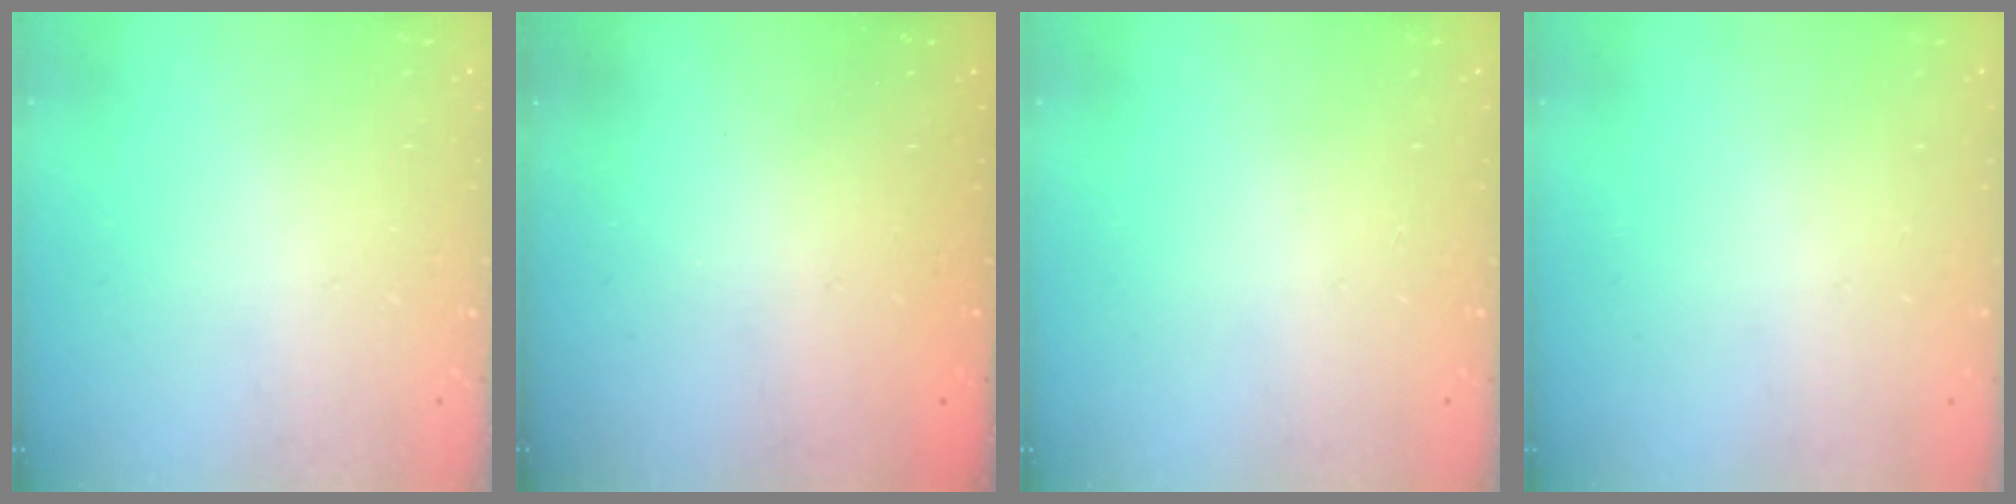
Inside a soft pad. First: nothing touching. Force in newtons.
{"total": 2.4, "press": 2.3, "slide": 0.8}
{"total": 0.0}
{"total": 0.0}